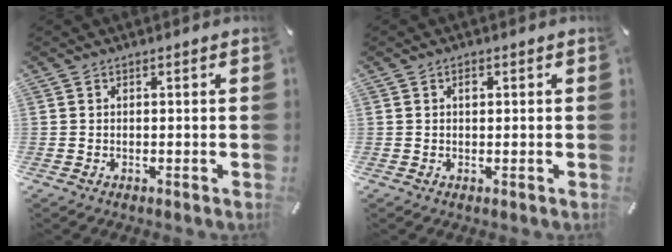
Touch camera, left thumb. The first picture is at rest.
{"total": 1.1, "force": [0.3, 0.8, 0.7], "torque": [-0.008, 0.001, 0.003]}